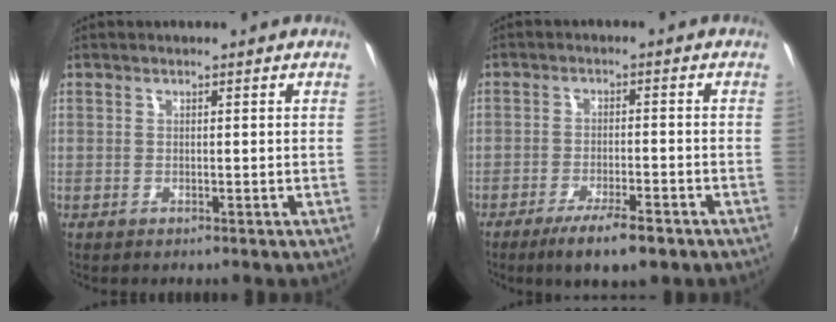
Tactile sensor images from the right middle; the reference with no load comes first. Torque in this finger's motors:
{"motor_torque": [0.52, -1.62, 0.00, 0.02]}